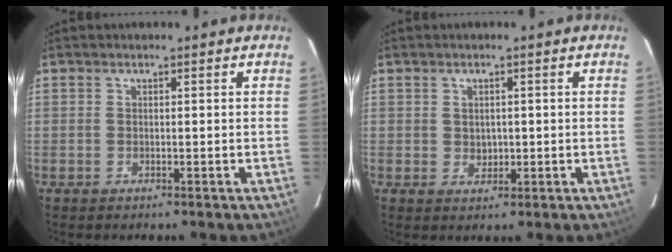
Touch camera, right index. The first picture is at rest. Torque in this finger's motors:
{"motor_torque": [0.10, 0.12, 0.12, 0.00]}